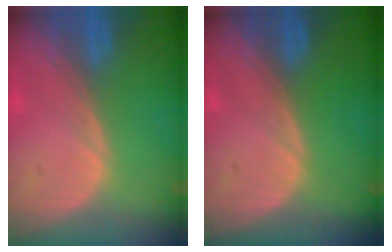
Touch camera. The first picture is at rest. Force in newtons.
{"total": 0.0}